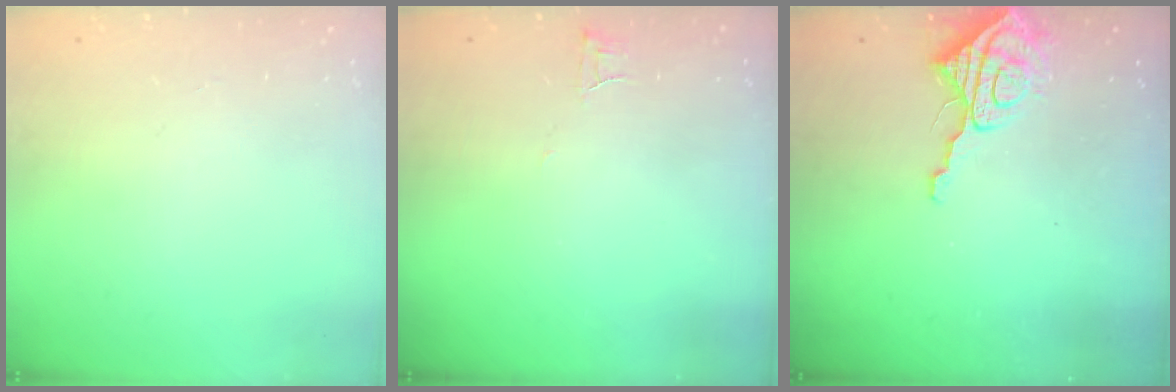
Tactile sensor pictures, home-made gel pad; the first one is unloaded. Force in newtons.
{"total": 3.3, "press": 3.3, "slide": 0.2}
{"total": 8.1, "press": 8.1, "slide": 0.6}